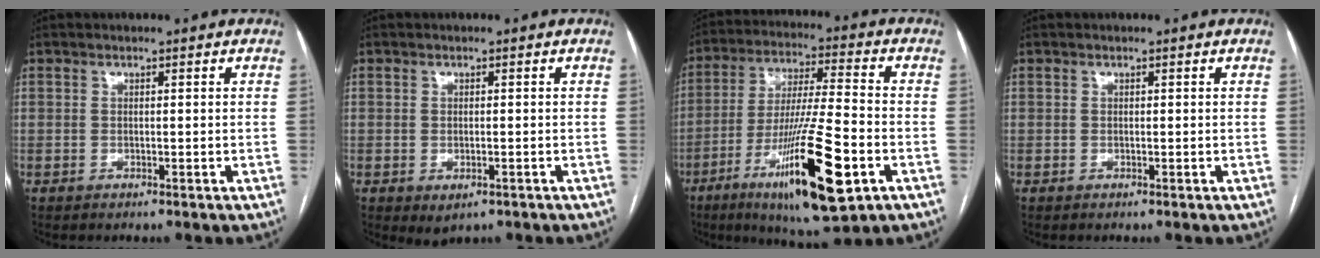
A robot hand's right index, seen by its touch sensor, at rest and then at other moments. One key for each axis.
{"total": 2.5, "fx": -1.1, "fy": 1.3, "fz": 1.8, "tx": -0.027, "ty": -0.004, "tz": -0.004}
{"total": 19.2, "fx": -8.0, "fy": 2.0, "fz": 17.4, "tx": -0.312, "ty": -0.035, "tz": -0.133}
{"total": 0.0}